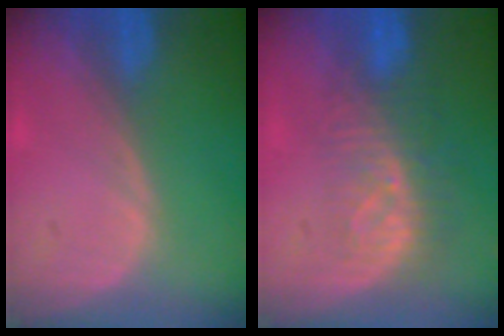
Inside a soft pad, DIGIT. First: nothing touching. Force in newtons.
{"total": 8.3, "press": 7.3, "slide": 3.9}